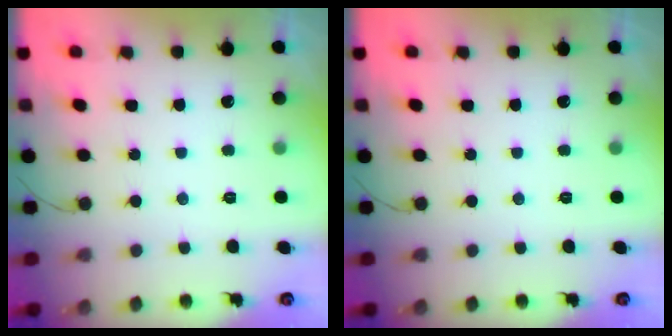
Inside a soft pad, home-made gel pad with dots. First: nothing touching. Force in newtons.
{"total": 0.0}